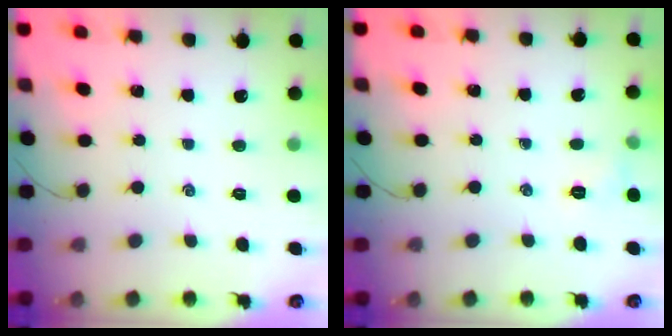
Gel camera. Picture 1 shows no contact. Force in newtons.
{"total": 4.2, "press": 4.0, "slide": 1.2}